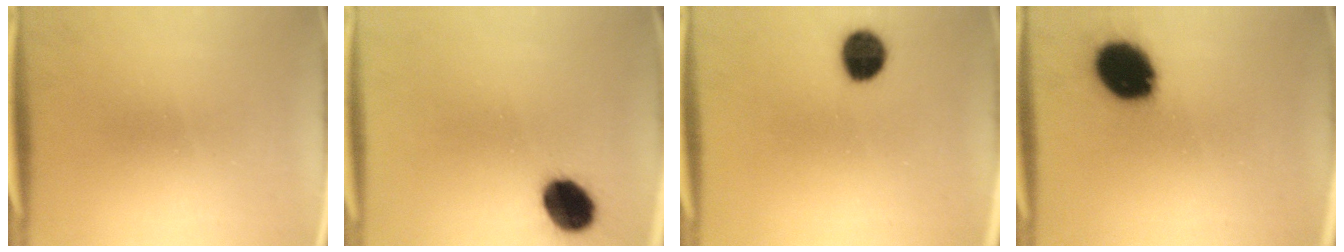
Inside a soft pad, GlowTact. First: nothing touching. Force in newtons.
{"total": 10.2}
{"total": 7.6}
{"total": 14.8}